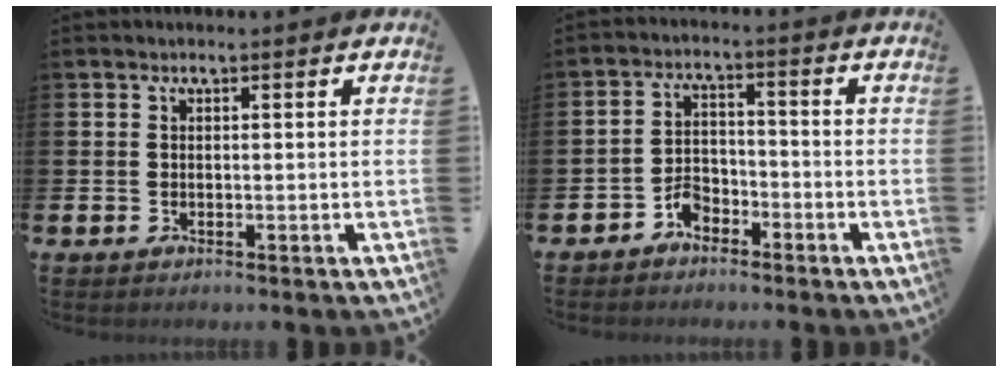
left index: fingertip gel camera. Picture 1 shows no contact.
{"total": 3.3, "force": [-2.8, 1.6, 0.8], "torque": [-0.022, 0.010, -0.058]}